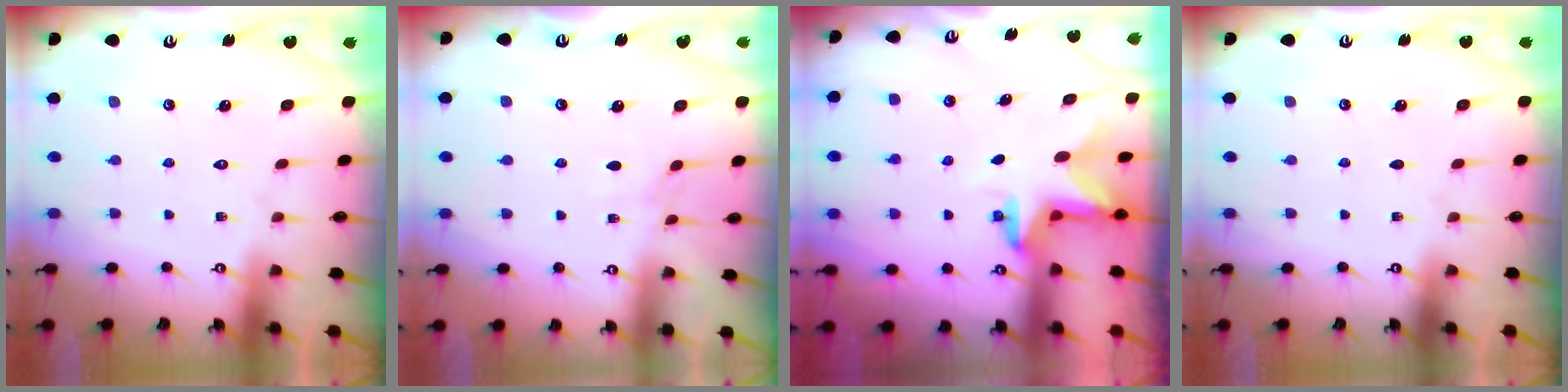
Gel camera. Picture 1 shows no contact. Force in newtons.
{"total": 2.8, "press": 2.8, "slide": 0.5}
{"total": 2.8, "press": 2.8, "slide": 0.2}
{"total": 0.0}